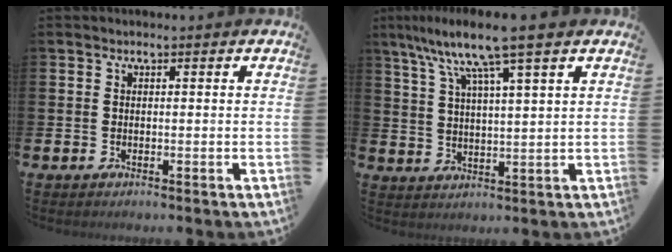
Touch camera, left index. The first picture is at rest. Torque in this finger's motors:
{"motor_torque": [0.93, -1.20, 1.05, 0.21]}